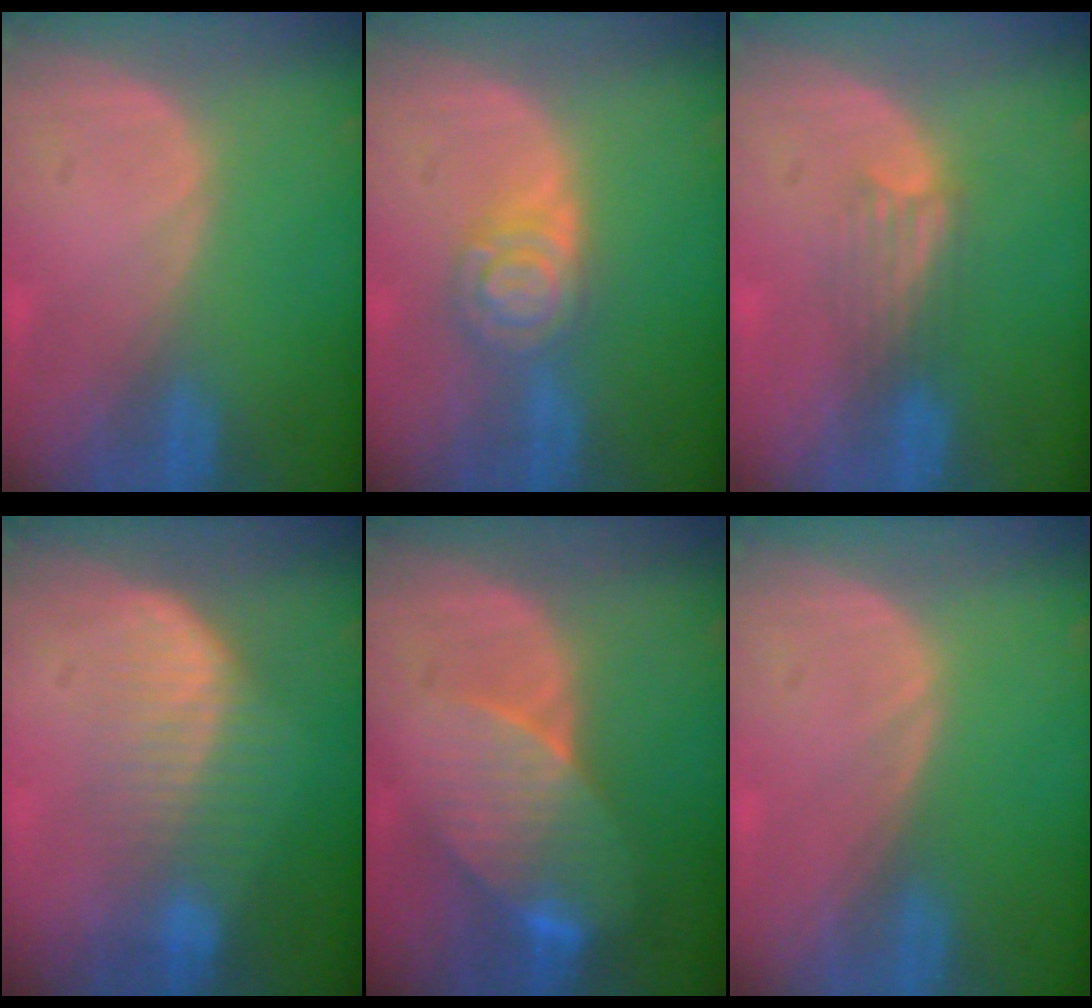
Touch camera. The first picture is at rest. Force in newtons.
{"total": 5.7, "press": 5.6, "slide": 0.4}
{"total": 3.3, "press": 2.9, "slide": 1.6}
{"total": 7.1, "press": 6.6, "slide": 2.6}
{"total": 8.3, "press": 7.6, "slide": 3.4}
{"total": 0.0}